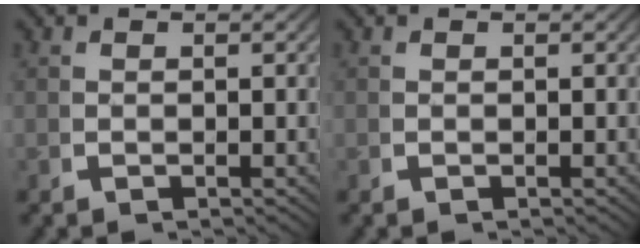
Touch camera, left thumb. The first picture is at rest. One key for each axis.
{"total": 0.0}